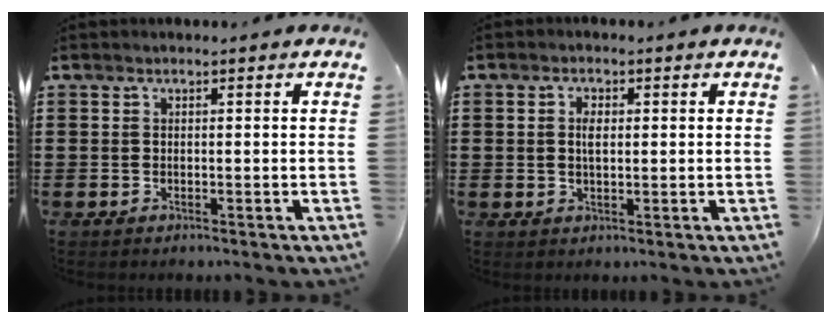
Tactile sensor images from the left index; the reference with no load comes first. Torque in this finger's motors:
{"motor_torque": [-0.05, -0.01, -0.02, -0.03]}